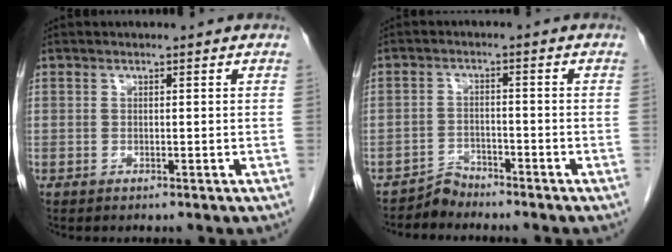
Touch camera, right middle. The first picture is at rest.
{"total": 2.7, "force": [-2.5, 0.5, -0.7], "torque": [0.020, -0.005, -0.046]}